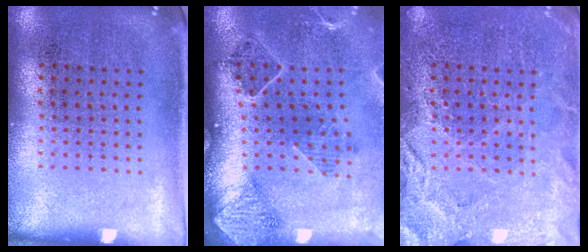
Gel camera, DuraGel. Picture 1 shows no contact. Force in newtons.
{"total": 1.6, "press": 1.6, "slide": 0.2}
{"total": 4.3, "press": 4.2, "slide": 0.6}